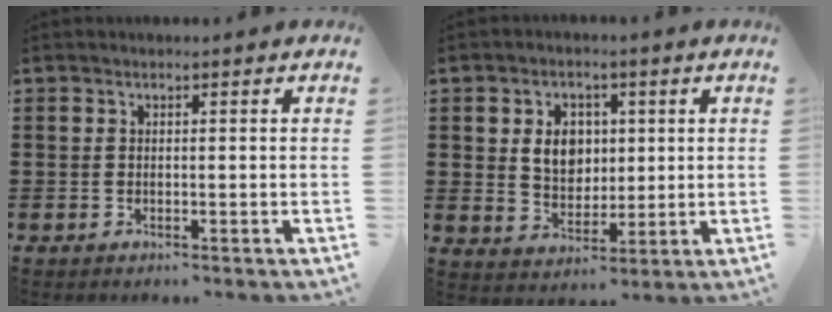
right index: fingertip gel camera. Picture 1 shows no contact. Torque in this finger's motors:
{"motor_torque": [0.26, 0.23, 0.33, 0.11]}